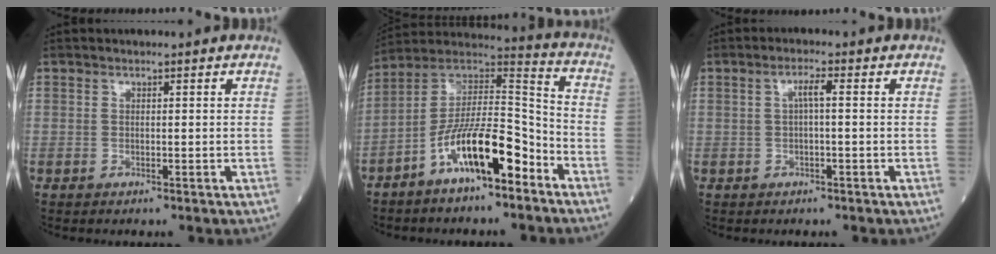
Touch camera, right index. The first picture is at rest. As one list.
[{"total": 13.9, "force": [-7.6, 3.4, 11.1], "torque": [-0.203, 0.021, -0.135]}, {"total": 2.1, "force": [0.2, 0.2, 2.1], "torque": [-0.034, 0.005, 0.003]}]